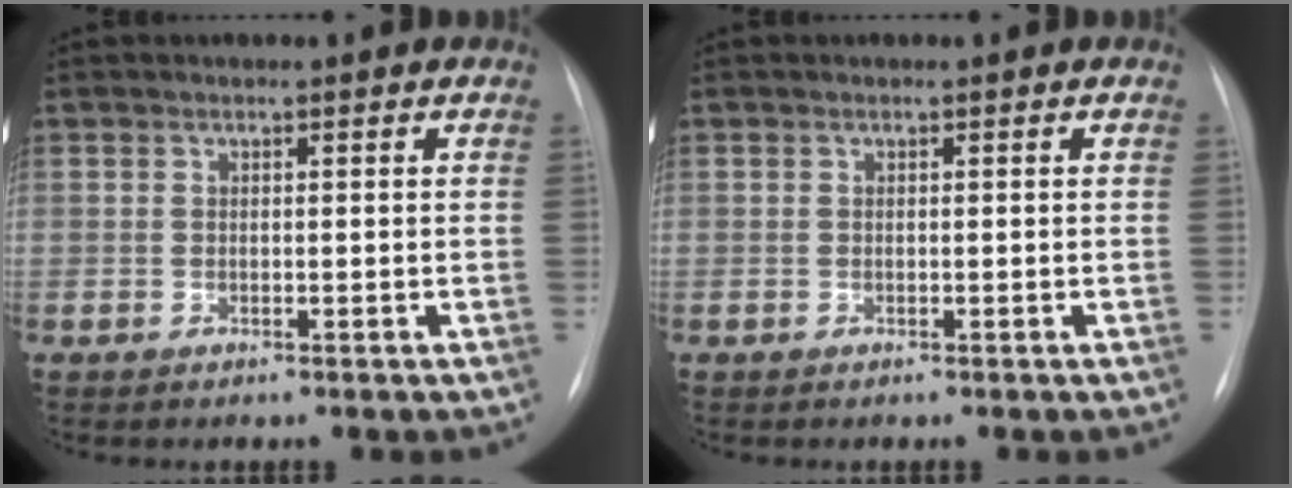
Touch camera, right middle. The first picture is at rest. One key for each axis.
{"total": 0.0}